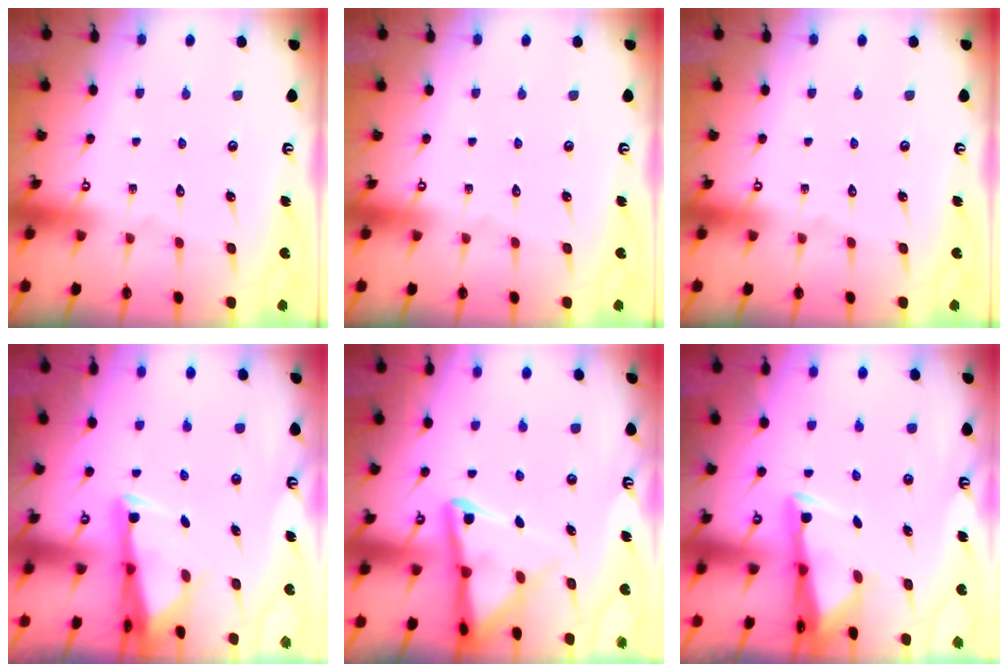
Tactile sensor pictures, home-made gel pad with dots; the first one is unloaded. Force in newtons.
{"total": 0.0}
{"total": 0.0}
{"total": 2.8, "press": 2.6, "slide": 1.0}
{"total": 8.1, "press": 8.0, "slide": 0.9}
{"total": 3.0, "press": 2.8, "slide": 1.0}